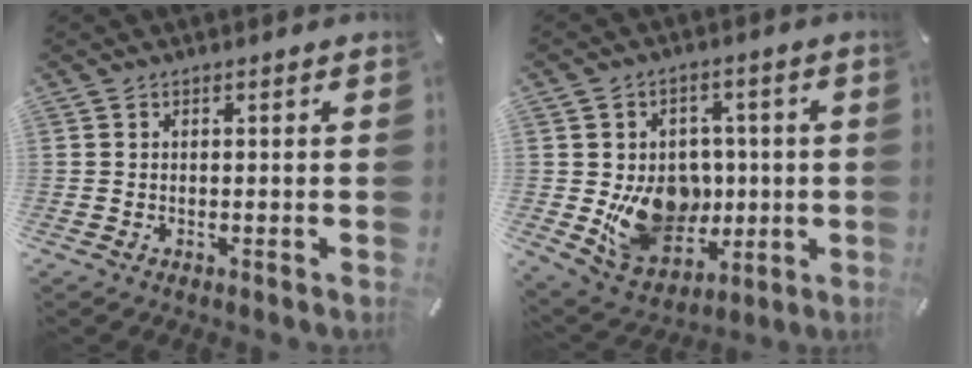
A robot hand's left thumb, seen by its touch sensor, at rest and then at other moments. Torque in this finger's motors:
{"motor_torque": [2.04, 2.22, 0.51, -0.27, 0.38]}